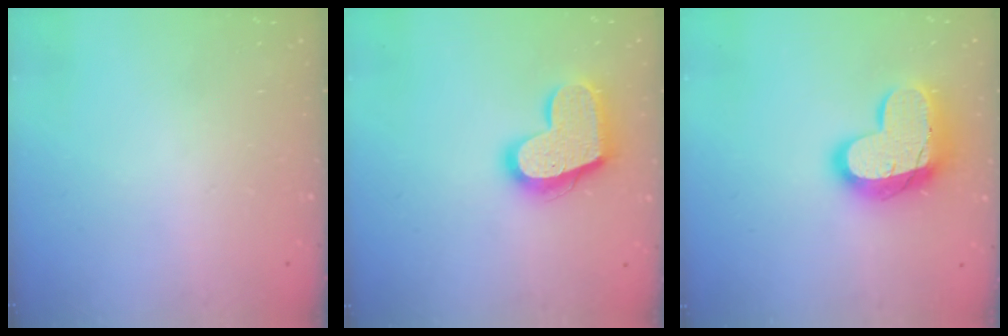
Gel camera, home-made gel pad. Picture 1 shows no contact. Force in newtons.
{"total": 17.6, "press": 17.5, "slide": 1.3}
{"total": 18.5, "press": 18.5, "slide": 1.4}